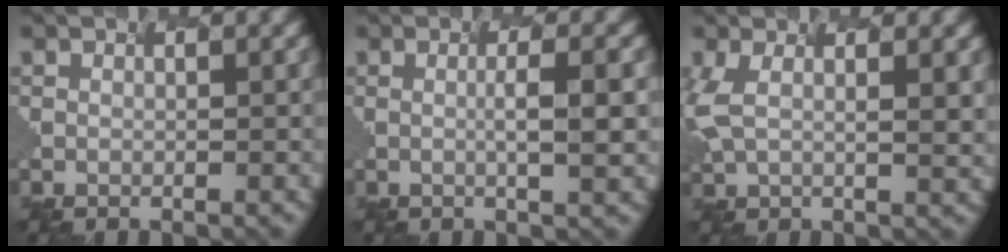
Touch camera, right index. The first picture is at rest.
{"total": 2.6, "force": [-0.3, 0.3, 2.6], "torque": [-0.038, 0.006, 0.001]}
{"total": 3.4, "force": [0.8, 1.3, 3.1], "torque": [-0.080, 0.000, 0.022]}